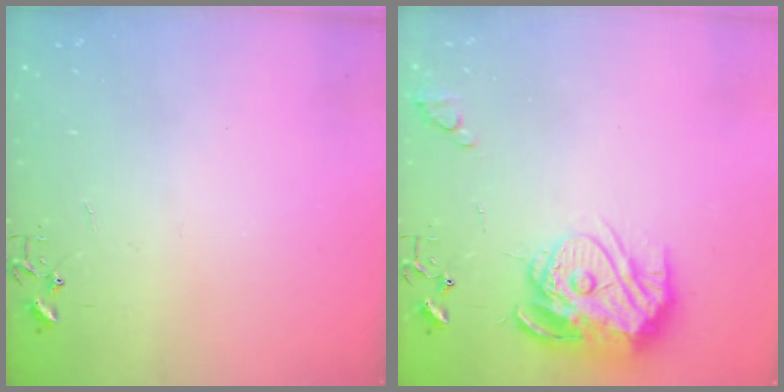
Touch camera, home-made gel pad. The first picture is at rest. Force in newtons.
{"total": 16.3, "press": 16.2, "slide": 1.6}